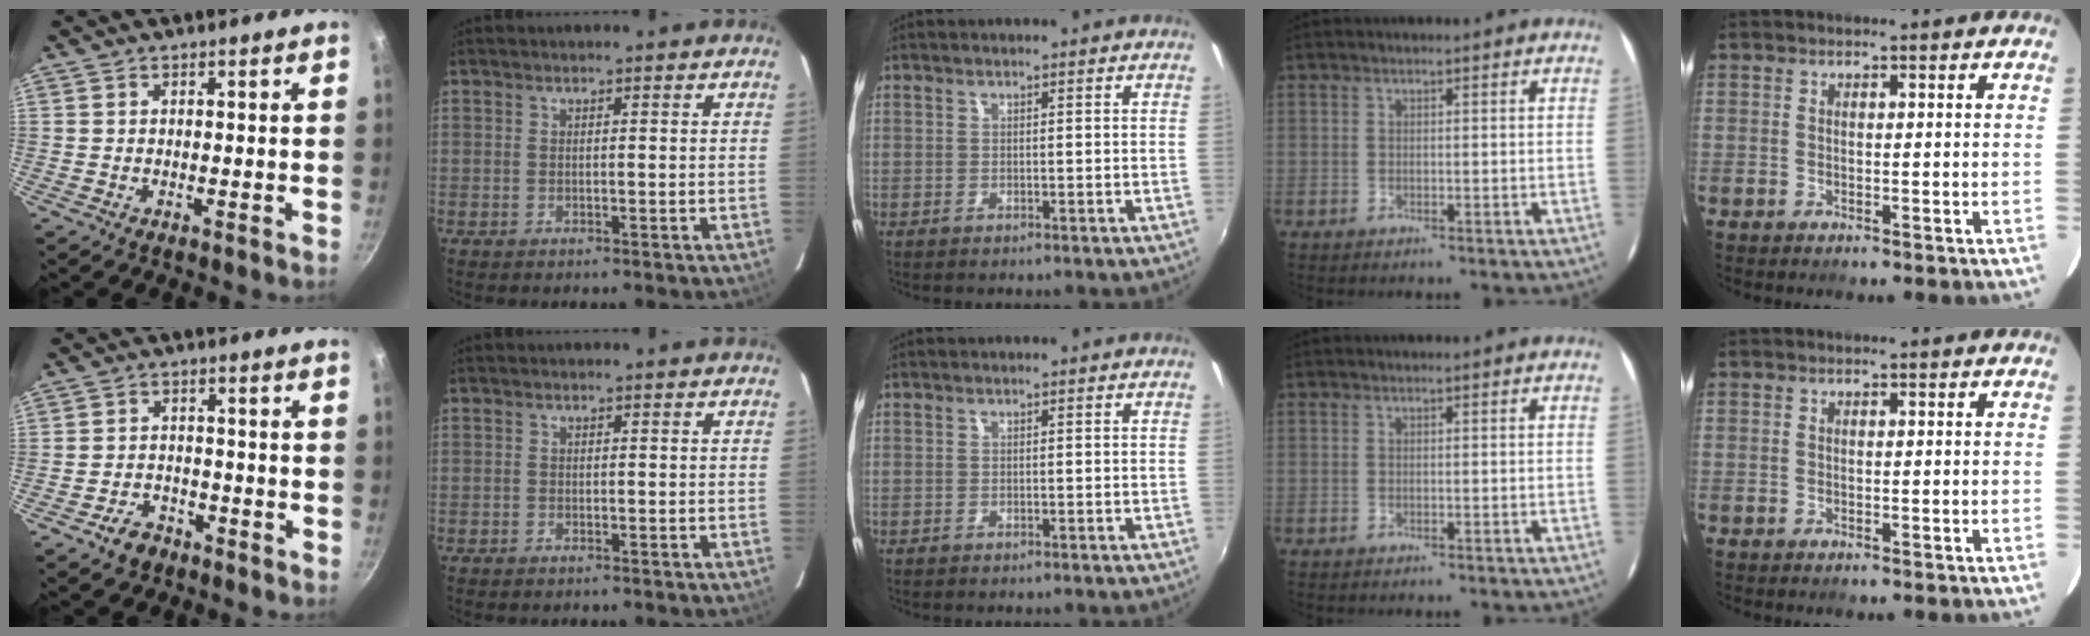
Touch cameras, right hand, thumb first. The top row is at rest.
{"thumb": {"total": 4.6, "force": [-3.1, 2.9, 1.6], "torque": [-0.018, 0.032, -0.048]}, "index": {"total": 0.7, "force": [-0.6, 0.3, 0.1], "torque": [-0.004, 0.003, -0.012]}}